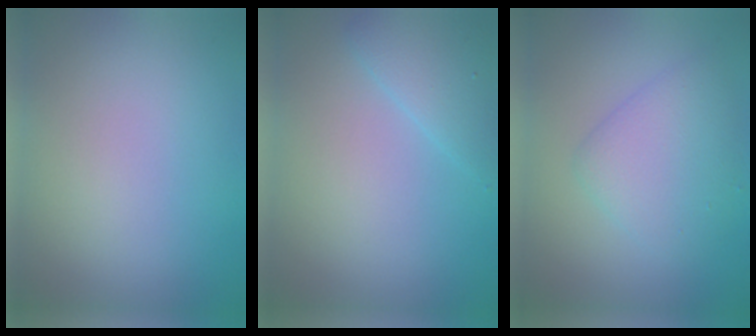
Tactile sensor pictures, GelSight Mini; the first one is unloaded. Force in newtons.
{"total": 2.6, "press": 2.6, "slide": 0.2}
{"total": 3.8, "press": 3.7, "slide": 0.3}